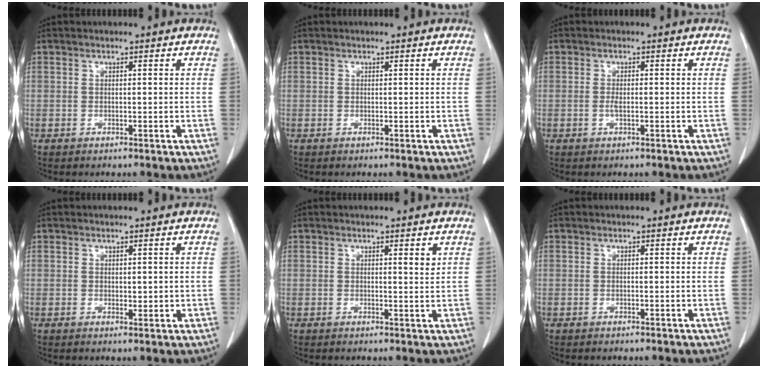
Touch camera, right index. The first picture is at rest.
{"total": 0.0}
{"total": 1.3, "force": [-0.2, 0.3, 1.2], "torque": [-0.028, -0.002, -0.003]}
{"total": 1.4, "force": [0.3, 0.8, 1.1], "torque": [-0.014, -0.006, 0.008]}
{"total": 1.5, "force": [0.7, 0.2, 1.3], "torque": [-0.021, -0.003, 0.010]}
{"total": 0.0}